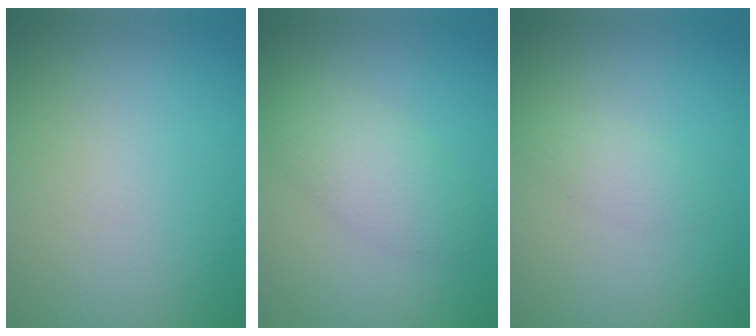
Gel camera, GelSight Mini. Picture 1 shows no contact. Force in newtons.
{"total": 3.5, "press": 3.5, "slide": 0.2}
{"total": 1.5, "press": 1.5, "slide": 0.1}